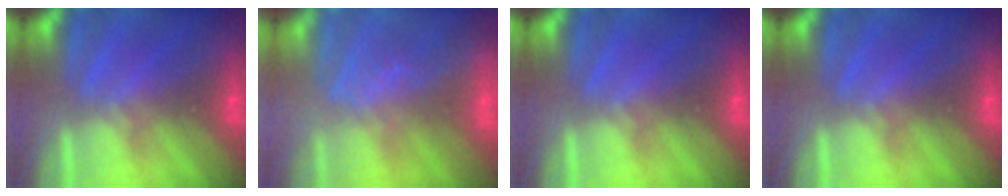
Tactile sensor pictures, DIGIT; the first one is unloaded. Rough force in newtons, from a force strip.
{"total": 2.9}
{"total": 0.0}
{"total": 0.0}